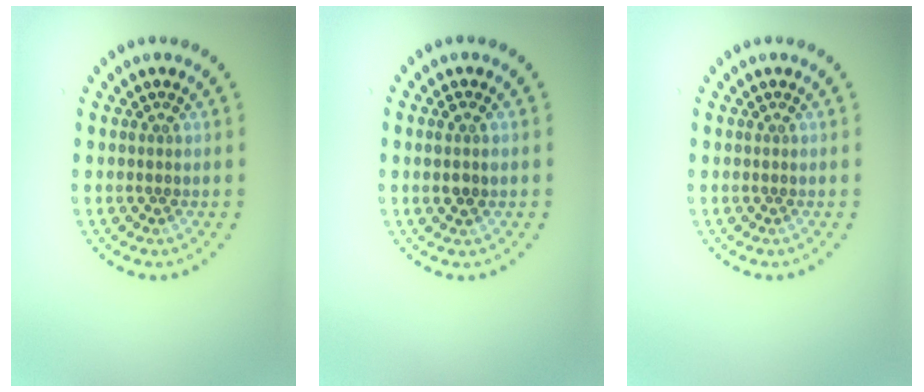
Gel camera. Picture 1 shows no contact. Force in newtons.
{"total": 1.4, "press": 1.4, "slide": 0.4}
{"total": 0.0}